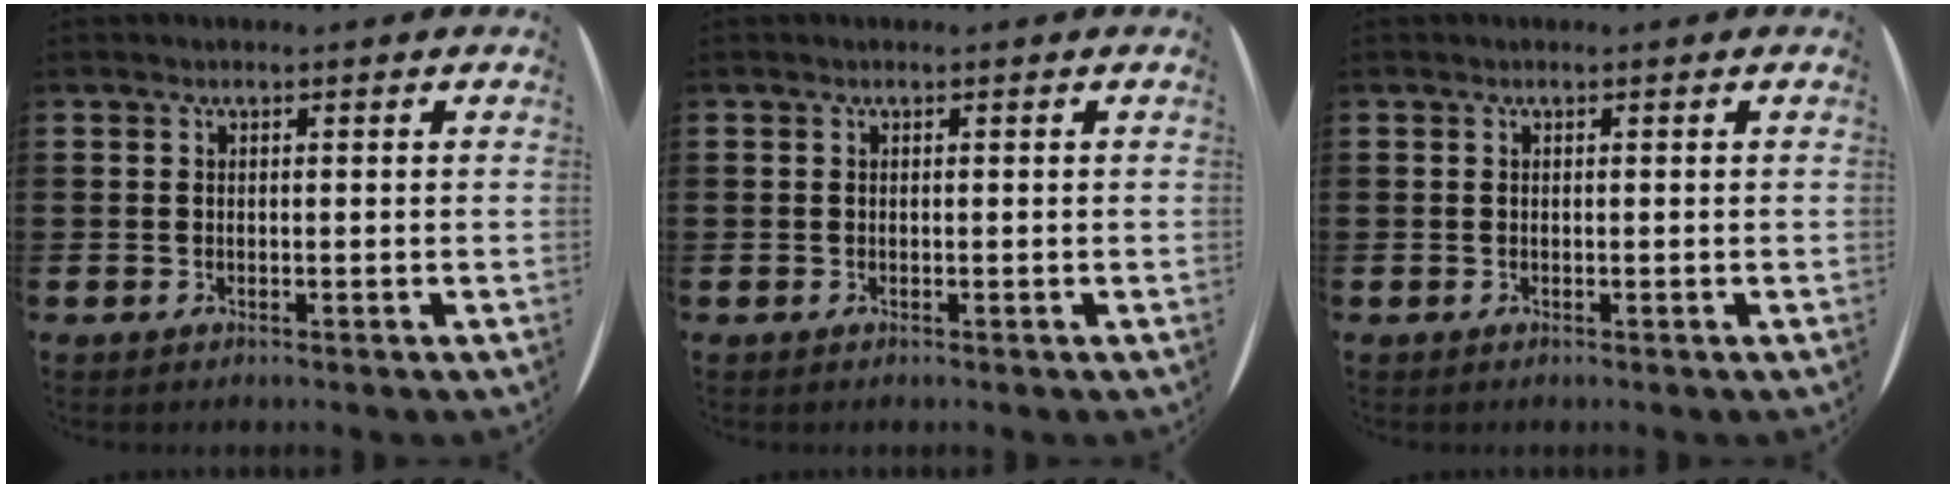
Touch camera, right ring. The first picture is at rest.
{"total": 0.0}
{"total": 0.0}